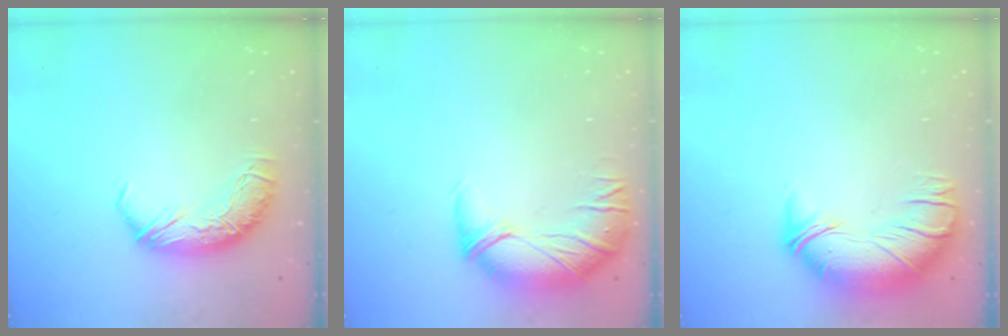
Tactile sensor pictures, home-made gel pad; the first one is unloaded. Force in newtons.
{"total": 2.8, "press": 1.3, "slide": 2.4}
{"total": 2.6, "press": 0.3, "slide": 2.6}